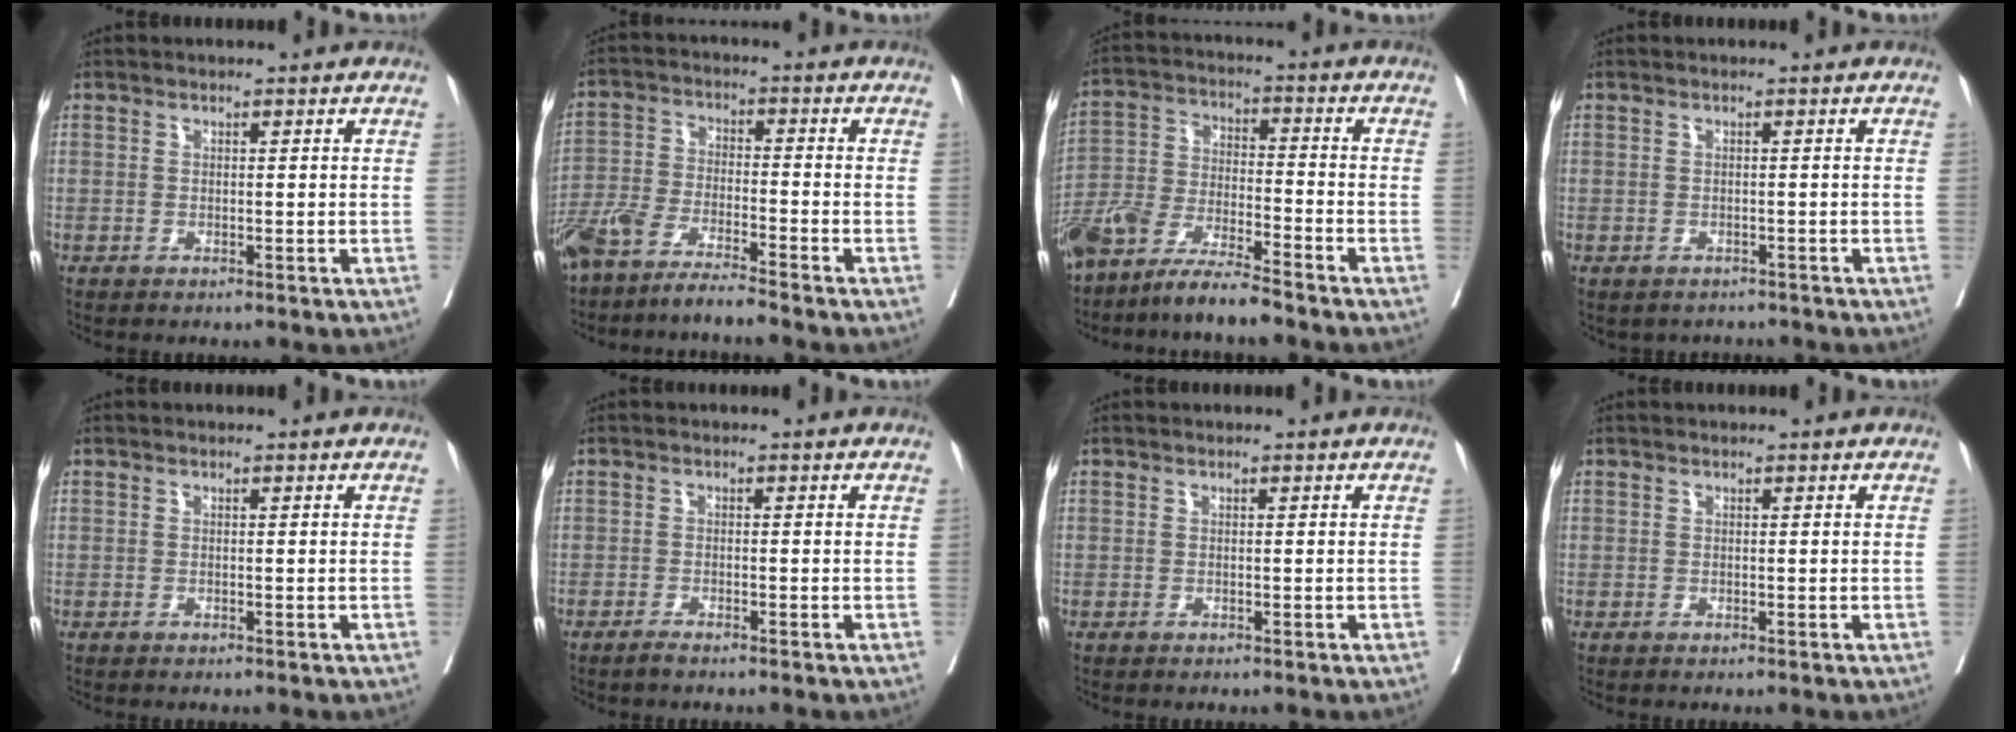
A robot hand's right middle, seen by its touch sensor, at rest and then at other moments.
{"total": 7.6, "force": [-6.6, 0.0, 3.9], "torque": [-0.077, -0.020, -0.126]}
{"total": 10.1, "force": [-8.5, 0.9, 5.4], "torque": [-0.107, -0.012, -0.165]}
{"total": 2.7, "force": [-2.3, 1.4, 0.2], "torque": [0.000, 0.005, -0.030]}
{"total": 0.0}
{"total": 1.3, "force": [-1.1, 0.0, 0.7], "torque": [-0.016, -0.002, -0.021]}
{"total": 0.0}
{"total": 0.0}